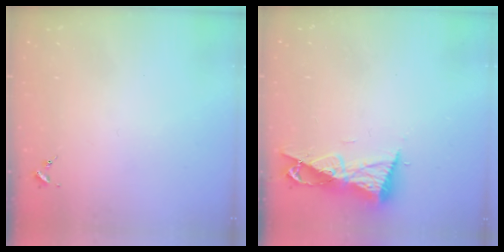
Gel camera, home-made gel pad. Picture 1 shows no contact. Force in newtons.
{"total": 9.4, "press": 9.3, "slide": 0.8}